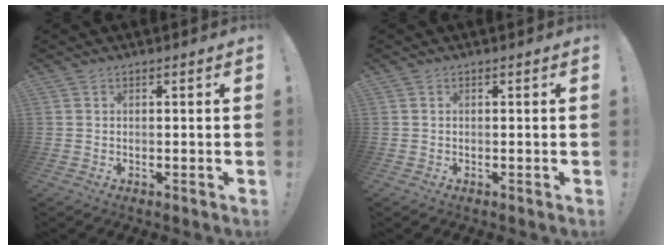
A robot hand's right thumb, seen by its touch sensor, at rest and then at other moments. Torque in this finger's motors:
{"motor_torque": [0.00, 0.00, 0.00, 0.00, 0.00]}